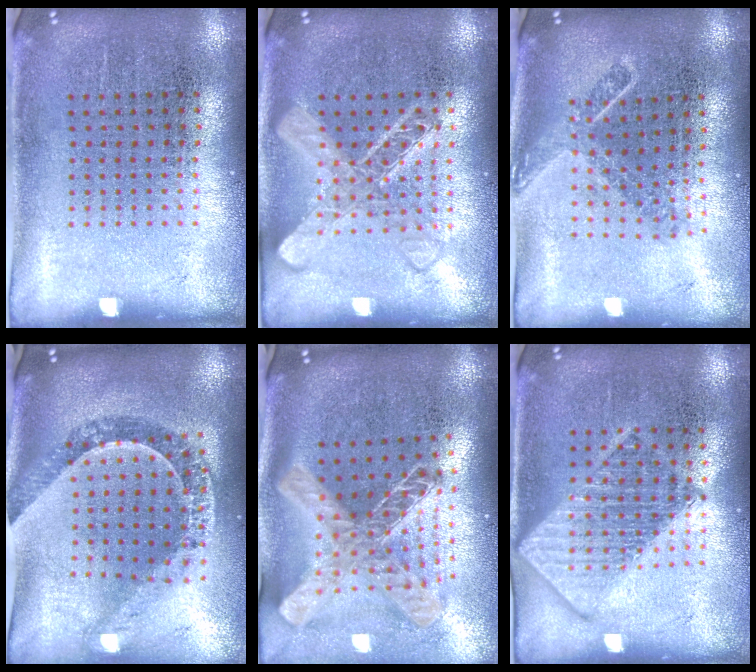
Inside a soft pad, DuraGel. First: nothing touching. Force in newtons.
{"total": 3.1, "press": 3.1, "slide": 0.5}
{"total": 1.7, "press": 1.3, "slide": 1.1}
{"total": 1.4, "press": 1.4, "slide": 0.4}
{"total": 2.5, "press": 1.8, "slide": 1.8}
{"total": 2.9, "press": 2.9, "slide": 0.4}